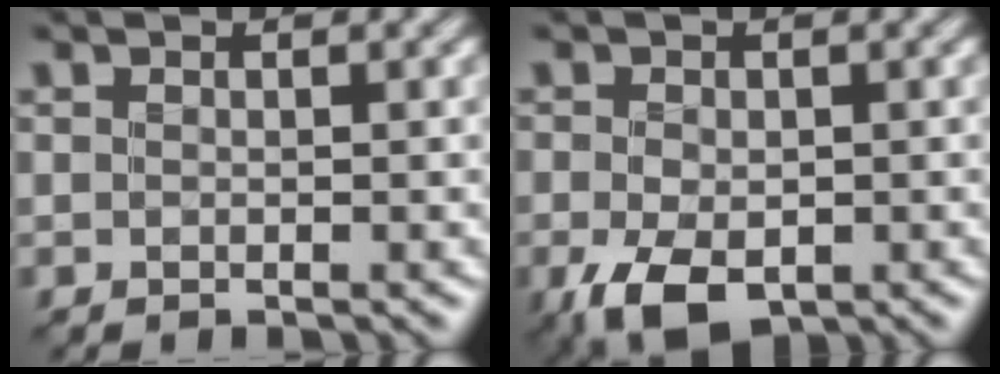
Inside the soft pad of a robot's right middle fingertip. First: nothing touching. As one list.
[{"total": 4.7, "force": [-1.9, 2.8, 3.3], "torque": [-0.075, -0.013, -0.036]}]